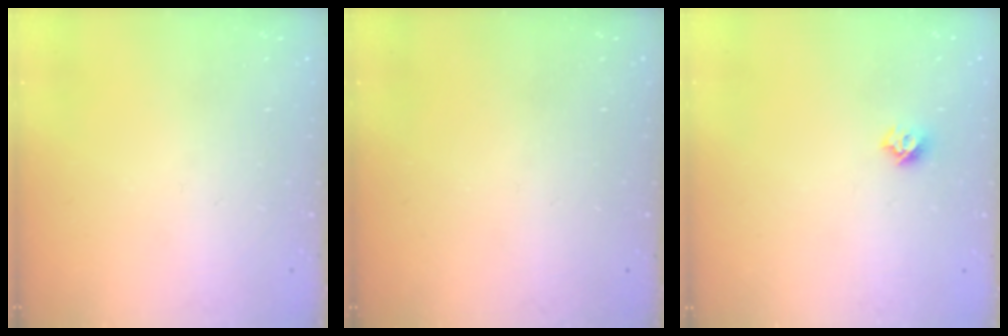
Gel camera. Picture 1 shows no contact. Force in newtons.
{"total": 0.0}
{"total": 5.7, "press": 5.7, "slide": 0.5}